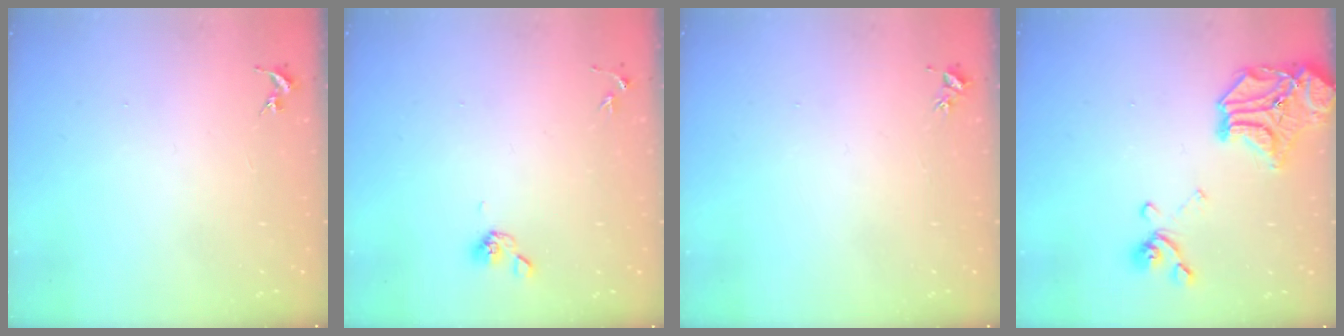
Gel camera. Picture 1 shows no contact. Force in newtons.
{"total": 6.3, "press": 6.0, "slide": 1.8}
{"total": 3.4, "press": 3.4, "slide": 0.5}
{"total": 19.2, "press": 19.0, "slide": 2.5}